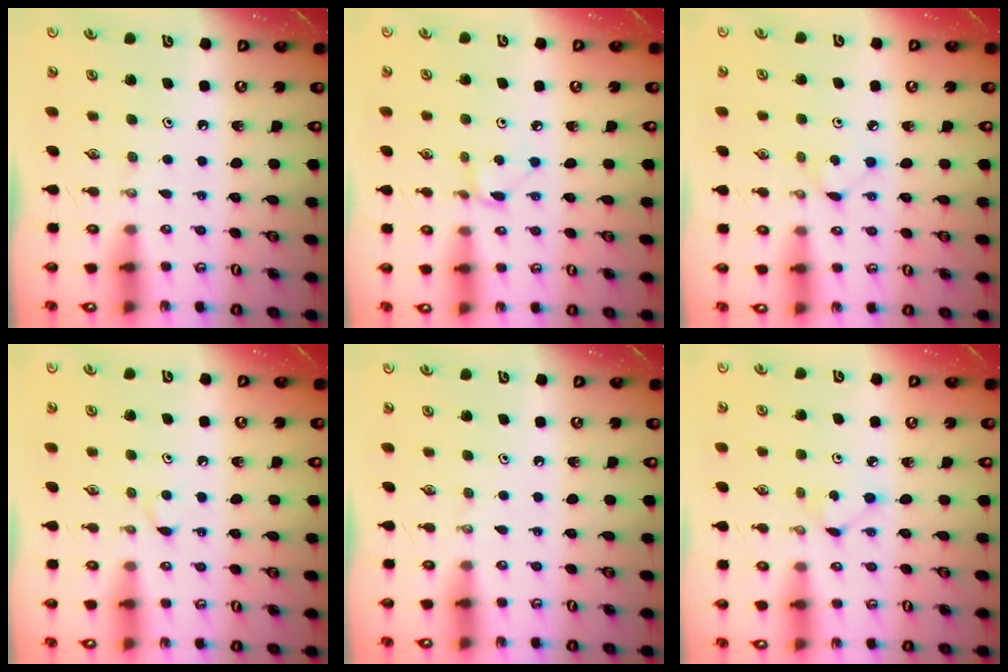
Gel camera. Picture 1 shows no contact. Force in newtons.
{"total": 3.0, "press": 3.0, "slide": 0.4}
{"total": 3.3, "press": 3.3, "slide": 0.5}
{"total": 2.8, "press": 2.8, "slide": 0.5}
{"total": 0.0}
{"total": 3.4, "press": 3.3, "slide": 0.4}